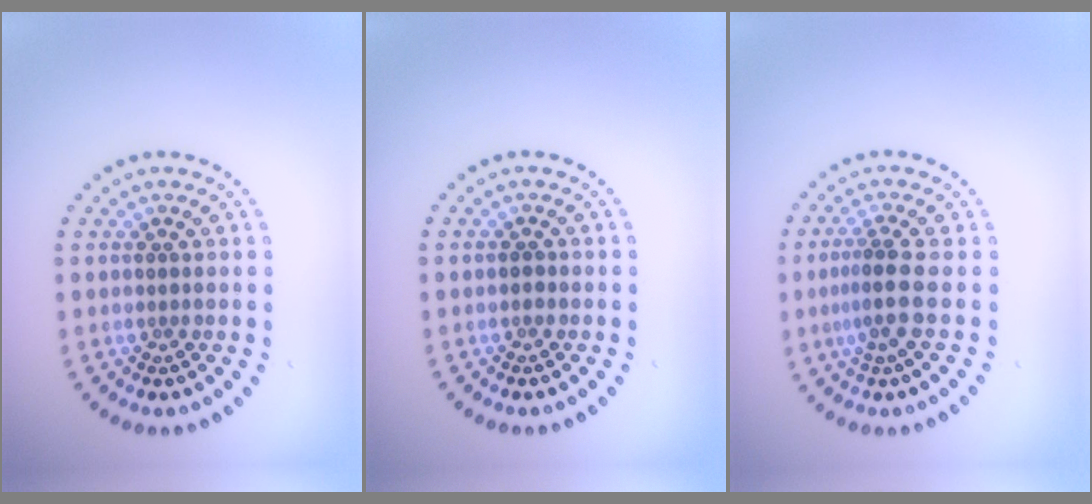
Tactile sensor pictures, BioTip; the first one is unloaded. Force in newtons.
{"total": 0.8, "press": 0.8, "slide": 0.1}
{"total": 2.9, "press": 2.1, "slide": 2.0}